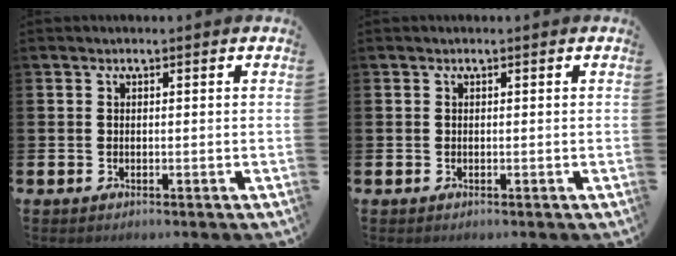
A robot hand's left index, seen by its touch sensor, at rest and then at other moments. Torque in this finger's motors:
{"motor_torque": [0.06, 0.06, -0.04, 0.01]}